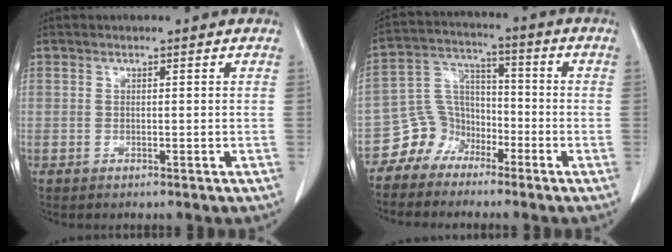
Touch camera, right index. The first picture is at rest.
{"total": 7.2, "force": [-4.7, 5.4, 0.3], "torque": [-0.001, 0.035, -0.089]}